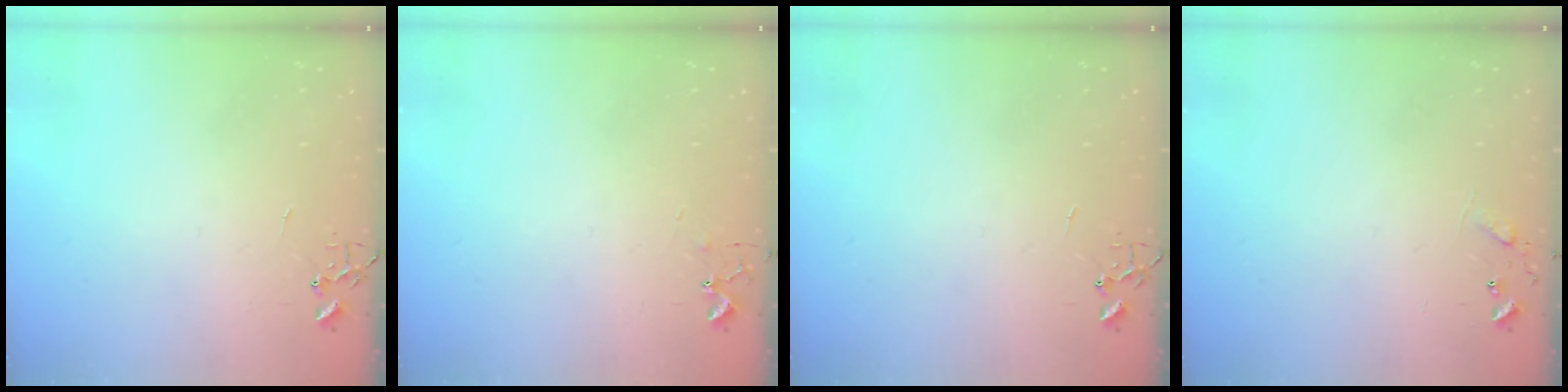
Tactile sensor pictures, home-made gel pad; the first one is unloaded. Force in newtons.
{"total": 5.6, "press": 5.5, "slide": 0.6}
{"total": 0.0}
{"total": 8.0, "press": 8.0, "slide": 0.4}